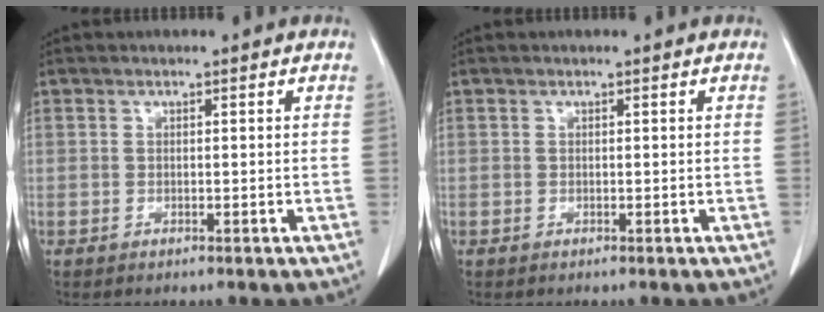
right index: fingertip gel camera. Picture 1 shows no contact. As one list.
[{"total": 0.0}]